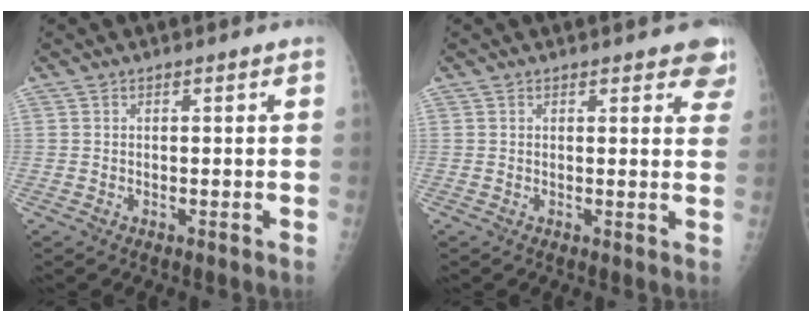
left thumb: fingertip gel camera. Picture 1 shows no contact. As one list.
[{"total": 5.1, "force": [4.0, 2.1, 2.4], "torque": [0.010, -0.014, 0.032]}]